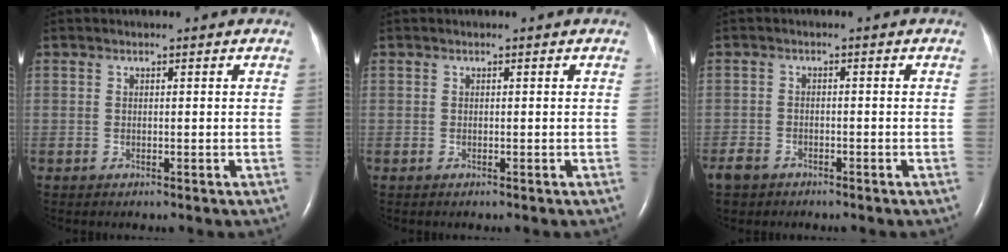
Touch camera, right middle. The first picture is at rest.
{"total": 0.0}
{"total": 3.6, "force": [-2.8, 2.1, 0.9], "torque": [-0.024, 0.000, -0.049]}